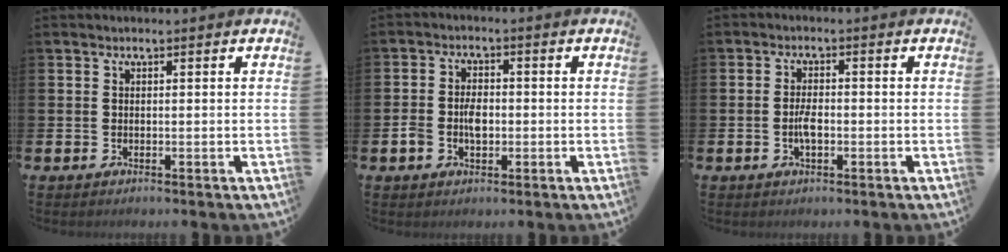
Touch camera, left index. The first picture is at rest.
{"total": 3.8, "force": [-0.7, 2.6, 2.7], "torque": [-0.037, 0.001, -0.016]}
{"total": 2.7, "force": [-0.5, 1.1, 2.4], "torque": [-0.039, 0.000, -0.010]}